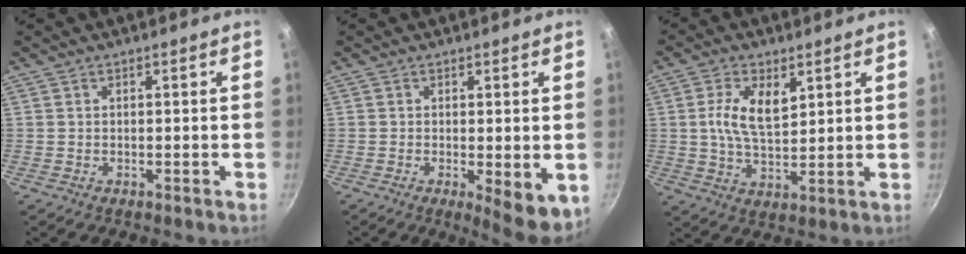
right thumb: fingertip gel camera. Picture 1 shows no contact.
{"total": 7.2, "force": [-1.9, 2.1, 6.6], "torque": [-0.087, -0.020, -0.025]}
{"total": 8.5, "force": [2.6, 4.3, 6.8], "torque": [-0.120, -0.012, 0.051]}